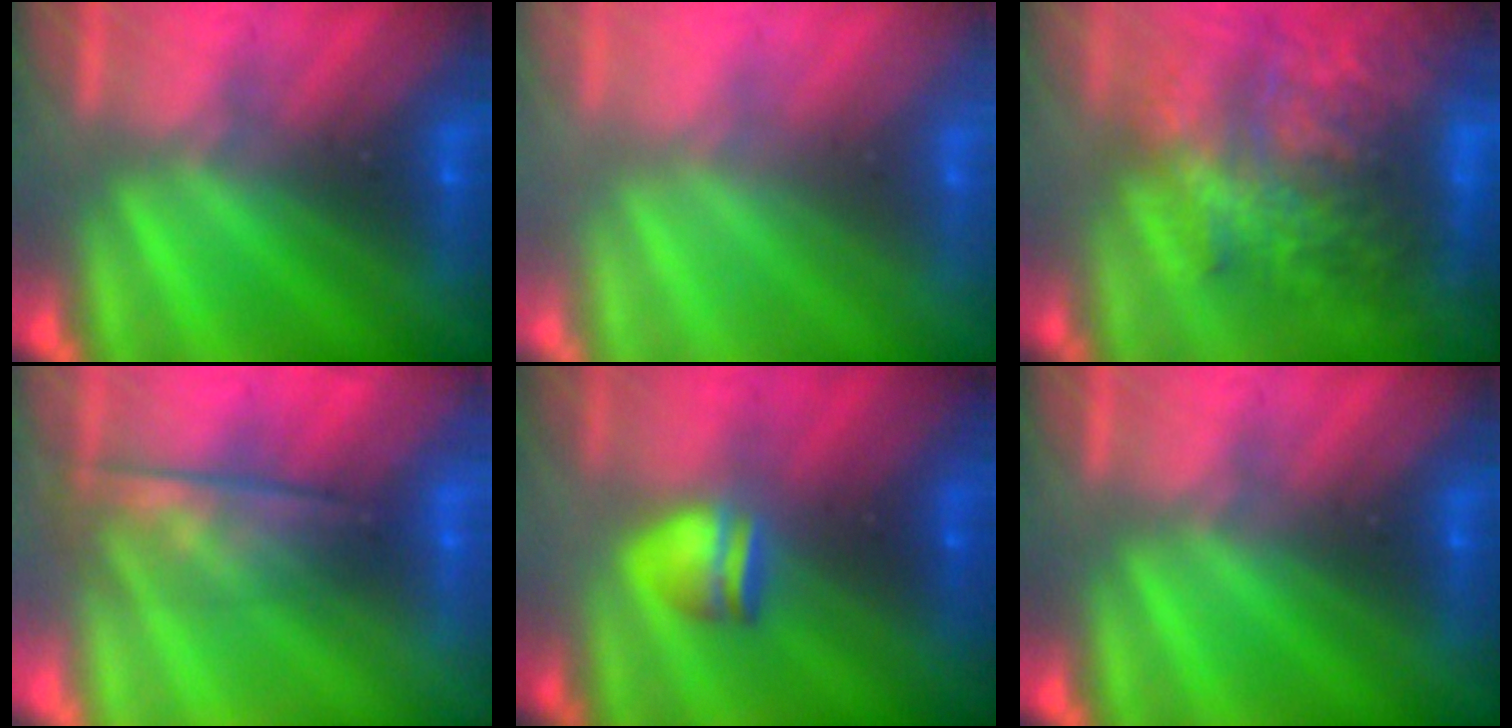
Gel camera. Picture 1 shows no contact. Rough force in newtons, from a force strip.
{"total": 2.4}
{"total": 7.8}
{"total": 4.4}
{"total": 2.3}
{"total": 0.0}